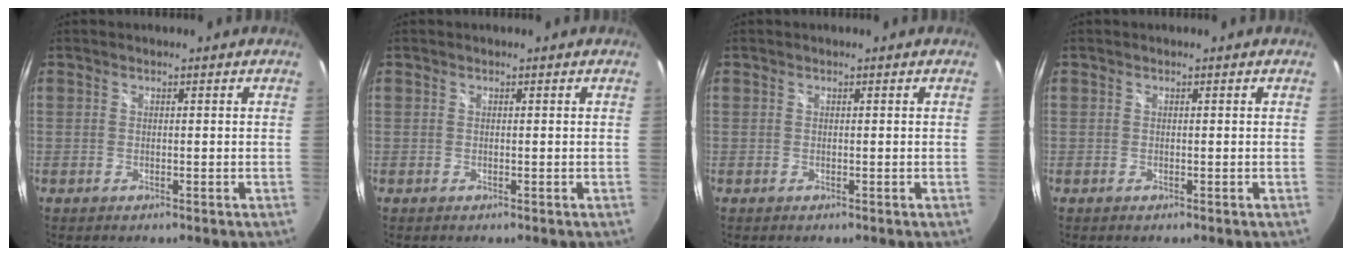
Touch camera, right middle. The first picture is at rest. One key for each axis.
{"total": 0.0}
{"total": 0.0}
{"total": 0.0}